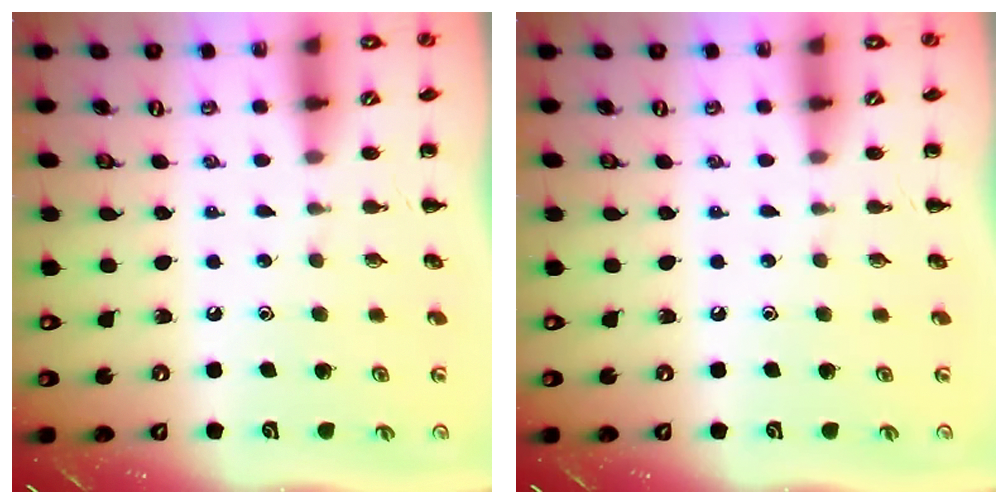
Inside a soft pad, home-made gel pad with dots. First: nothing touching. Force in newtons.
{"total": 0.0}